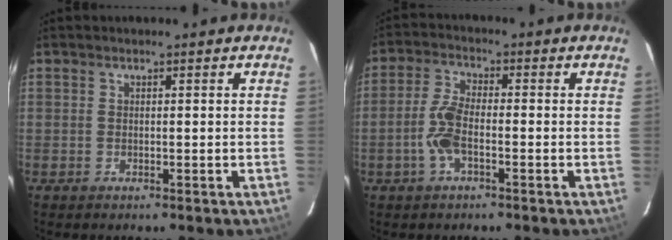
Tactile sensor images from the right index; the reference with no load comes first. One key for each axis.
{"total": 5.9, "fx": -2.0, "fy": 2.2, "fz": 5.1, "tx": -0.116, "ty": 0.006, "tz": -0.043}